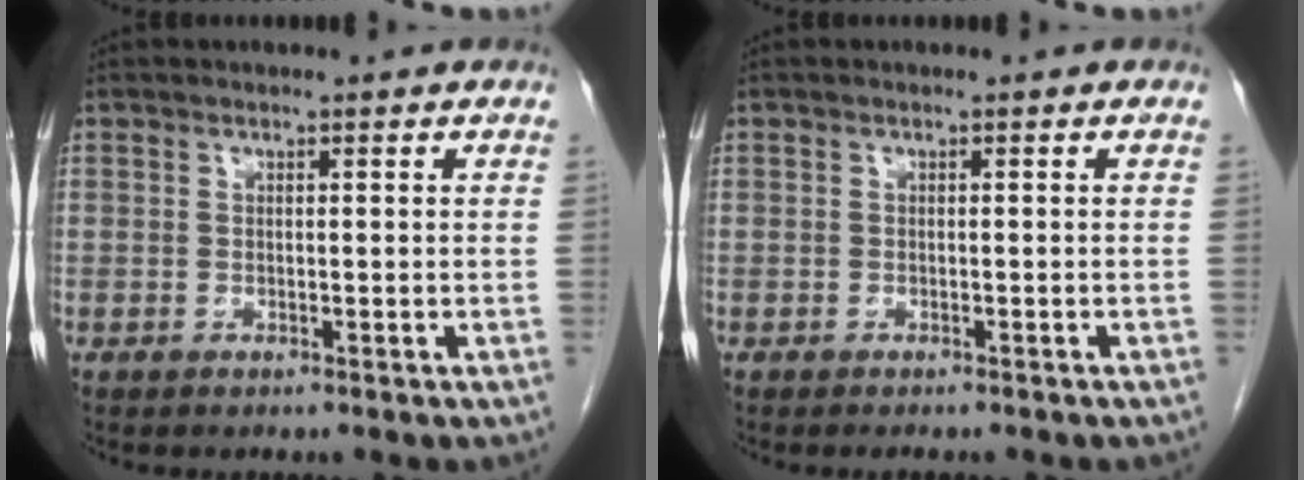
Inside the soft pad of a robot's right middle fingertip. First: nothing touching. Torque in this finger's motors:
{"motor_torque": [-0.02, 0.08, -0.01, 0.01]}